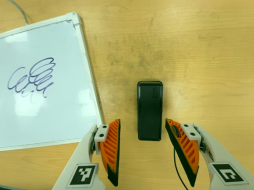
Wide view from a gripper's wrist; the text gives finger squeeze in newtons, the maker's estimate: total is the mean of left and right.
{"total": 0.0}